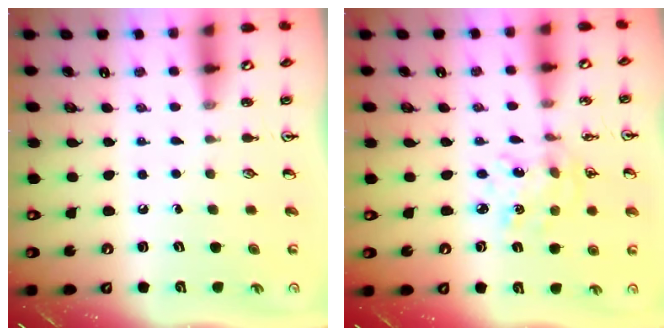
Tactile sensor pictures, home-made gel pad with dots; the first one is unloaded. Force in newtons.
{"total": 4.8, "press": 4.8, "slide": 0.4}